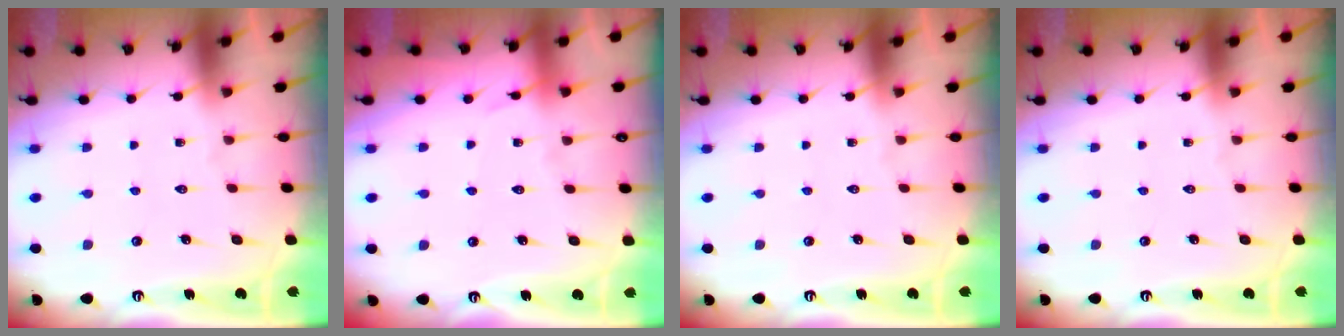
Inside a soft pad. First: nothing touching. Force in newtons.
{"total": 4.0, "press": 4.0, "slide": 0.4}
{"total": 0.0}
{"total": 0.0}